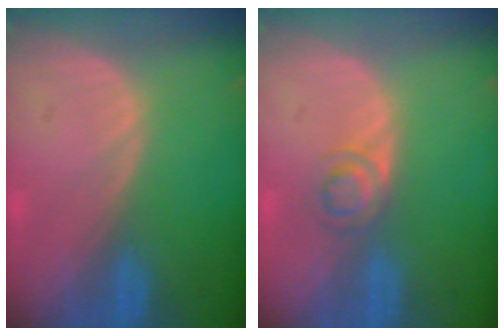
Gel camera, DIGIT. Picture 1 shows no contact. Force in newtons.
{"total": 3.0, "press": 2.9, "slide": 0.2}